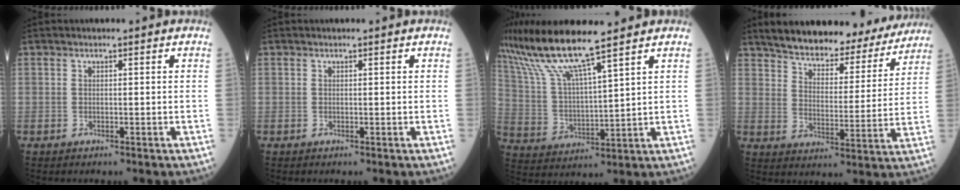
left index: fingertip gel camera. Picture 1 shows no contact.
{"total": 0.0}
{"total": 11.8, "force": [9.6, -0.4, 6.9], "torque": [-0.153, 0.007, 0.191]}
{"total": 19.7, "force": [17.9, 5.0, 6.7], "torque": [-0.092, -0.005, 0.244]}